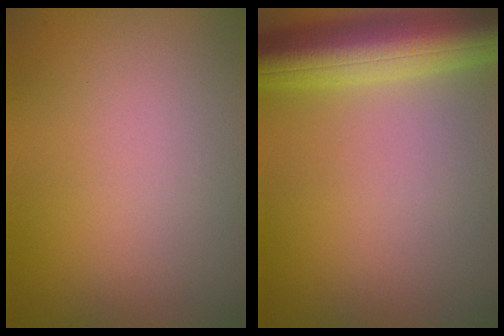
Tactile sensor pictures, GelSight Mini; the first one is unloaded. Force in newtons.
{"total": 8.0, "press": 7.9, "slide": 0.3}